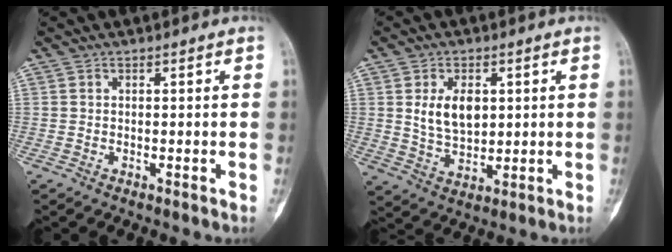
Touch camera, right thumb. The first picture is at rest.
{"total": 8.0, "force": [1.9, 5.1, 5.9], "torque": [-0.086, -0.013, 0.042]}